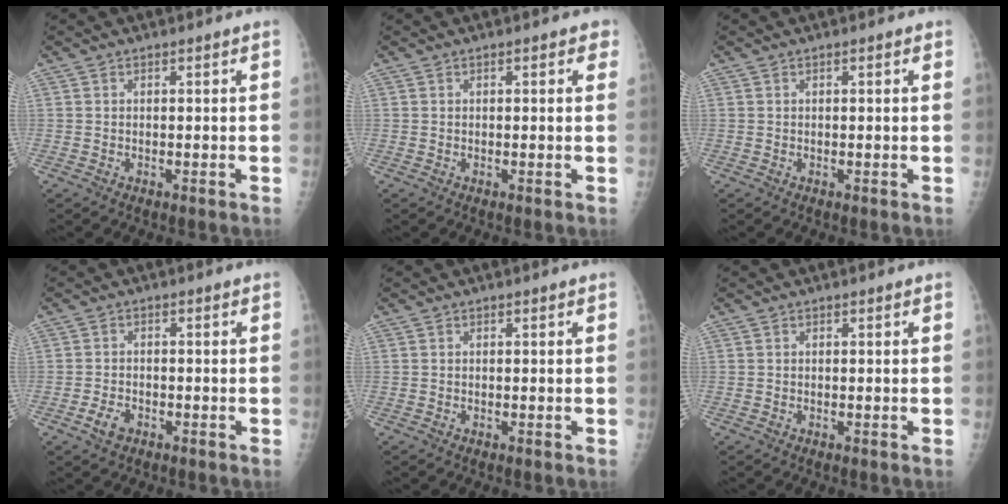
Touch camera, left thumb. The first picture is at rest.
{"total": 1.9, "force": [0.8, 1.0, 1.4], "torque": [-0.004, 0.002, 0.006]}
{"total": 0.6, "force": [0.3, 0.2, 0.5], "torque": [-0.009, 0.001, 0.002]}
{"total": 3.0, "force": [-1.6, 2.0, 1.7], "torque": [-0.031, 0.006, -0.027]}
{"total": 0.0}
{"total": 0.0}